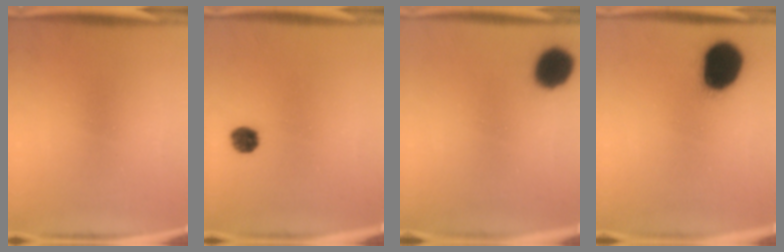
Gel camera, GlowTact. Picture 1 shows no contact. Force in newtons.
{"total": 4.0}
{"total": 11.0}
{"total": 17.0}